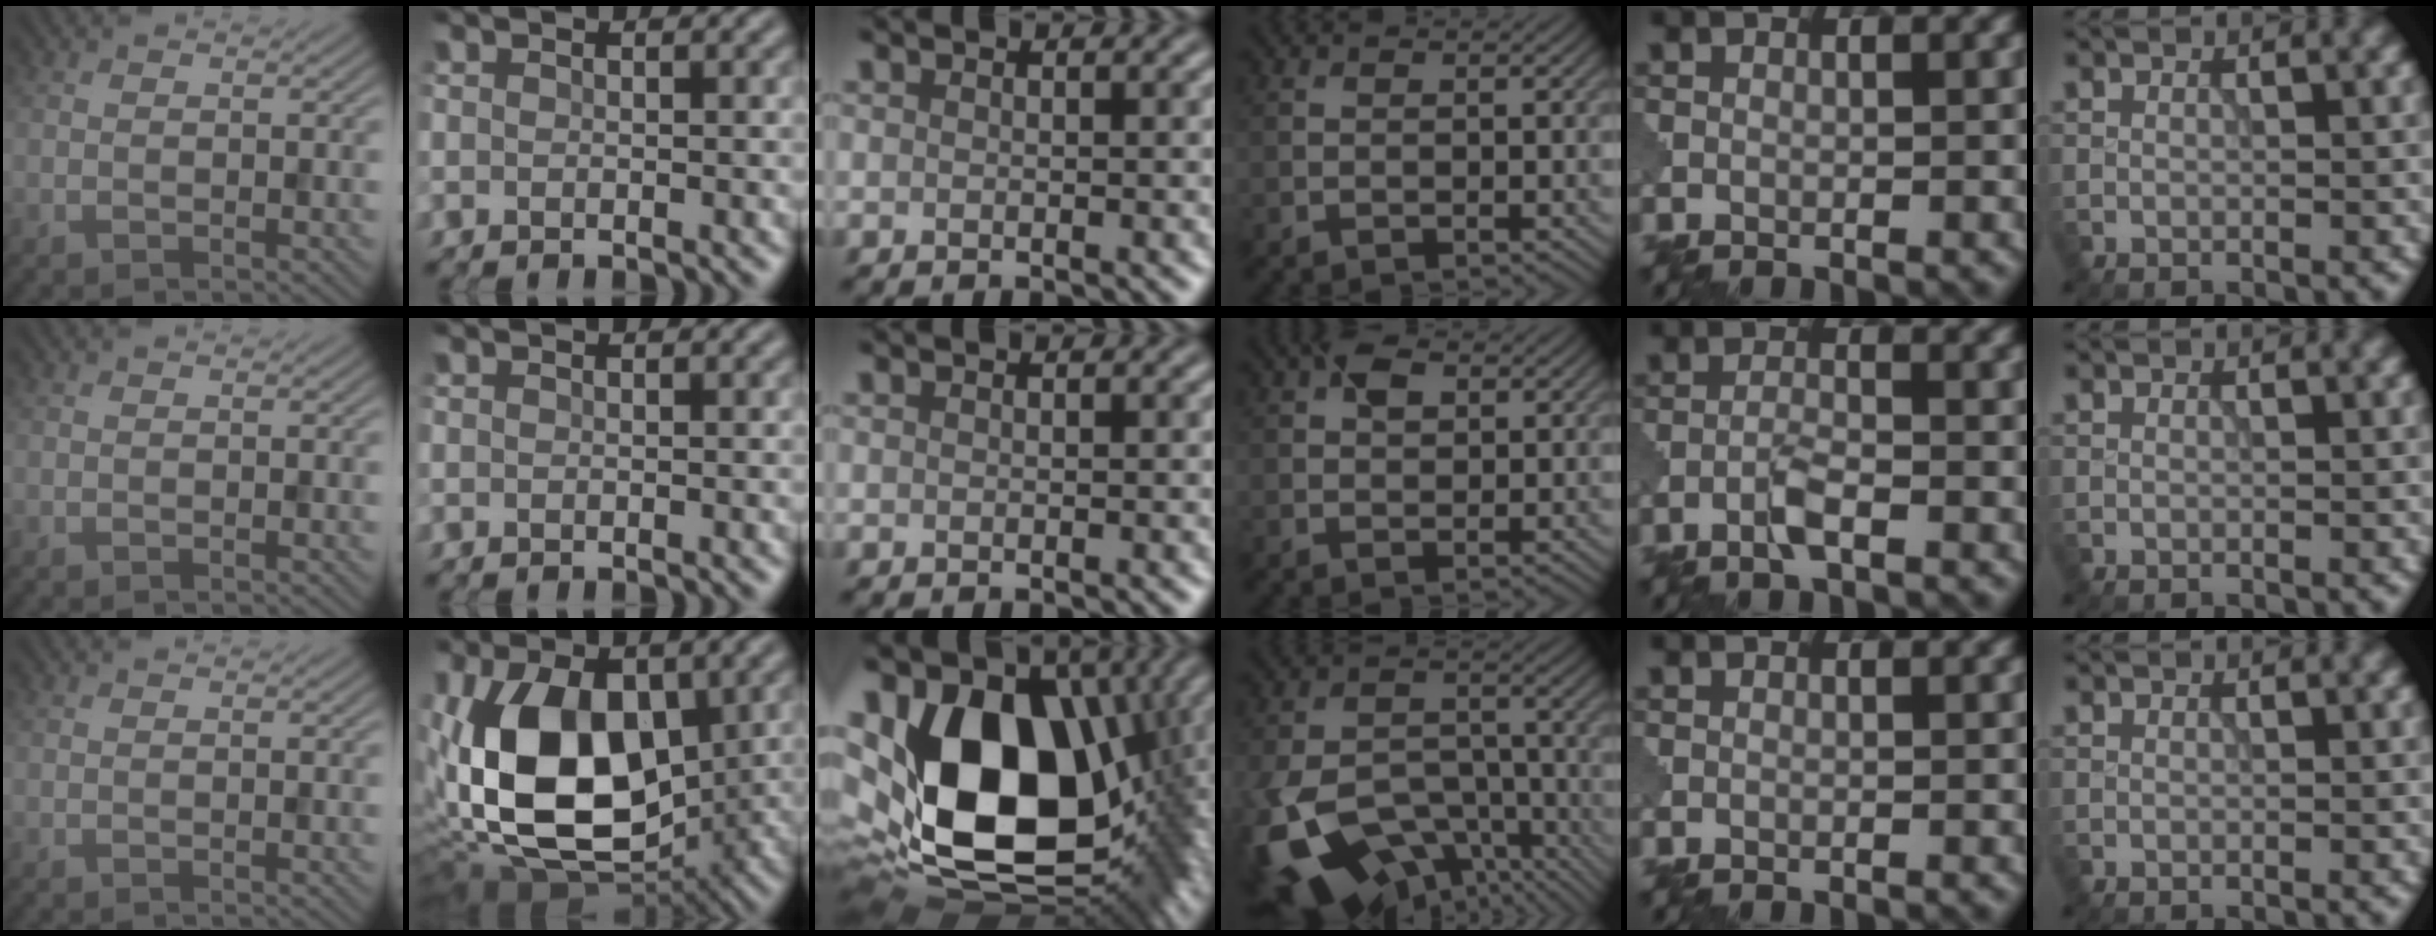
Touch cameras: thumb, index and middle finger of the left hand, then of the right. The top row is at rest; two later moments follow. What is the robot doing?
{"motion": "assemble", "object": "puzzle pieces"}